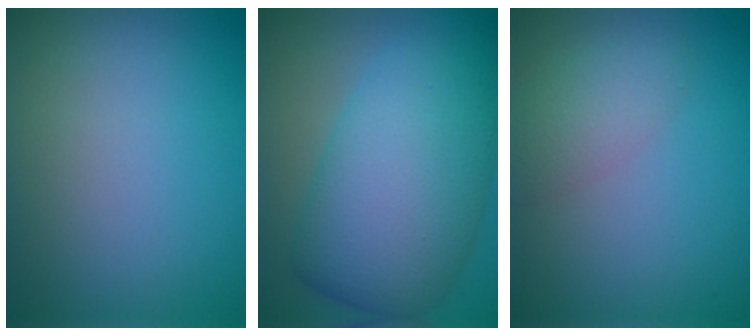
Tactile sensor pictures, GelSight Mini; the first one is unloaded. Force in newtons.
{"total": 11.7, "press": 11.7, "slide": 0.3}
{"total": 2.6, "press": 2.6, "slide": 0.1}